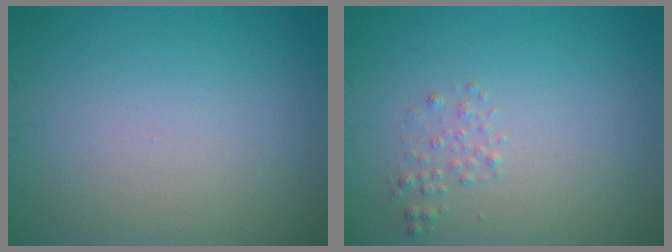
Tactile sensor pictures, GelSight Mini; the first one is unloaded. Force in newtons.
{"total": 1.0, "press": 1.0, "slide": 0.1}